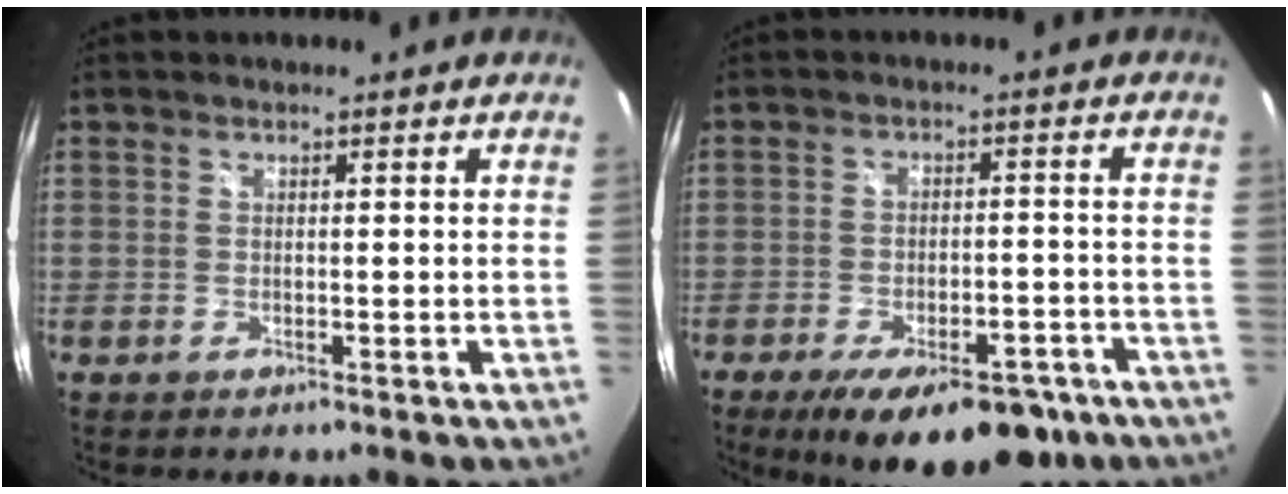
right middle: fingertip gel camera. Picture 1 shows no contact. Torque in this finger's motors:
{"motor_torque": [1.60, -0.54, 0.40, 0.21]}